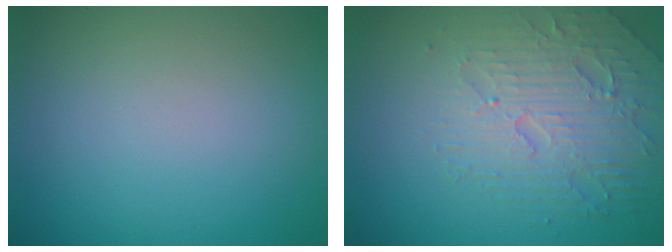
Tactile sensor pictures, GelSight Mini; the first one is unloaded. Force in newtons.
{"total": 4.2, "press": 4.1, "slide": 0.7}